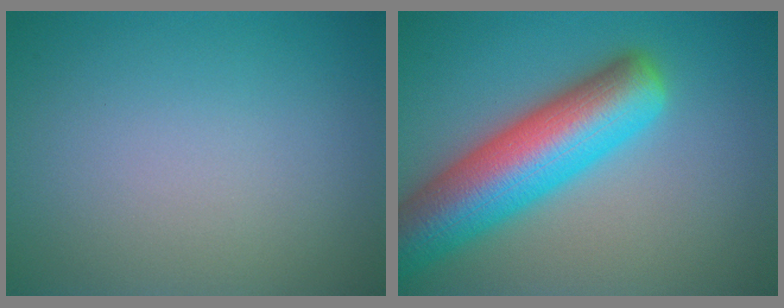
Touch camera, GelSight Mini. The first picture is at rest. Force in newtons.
{"total": 10.3, "press": 10.3, "slide": 0.6}